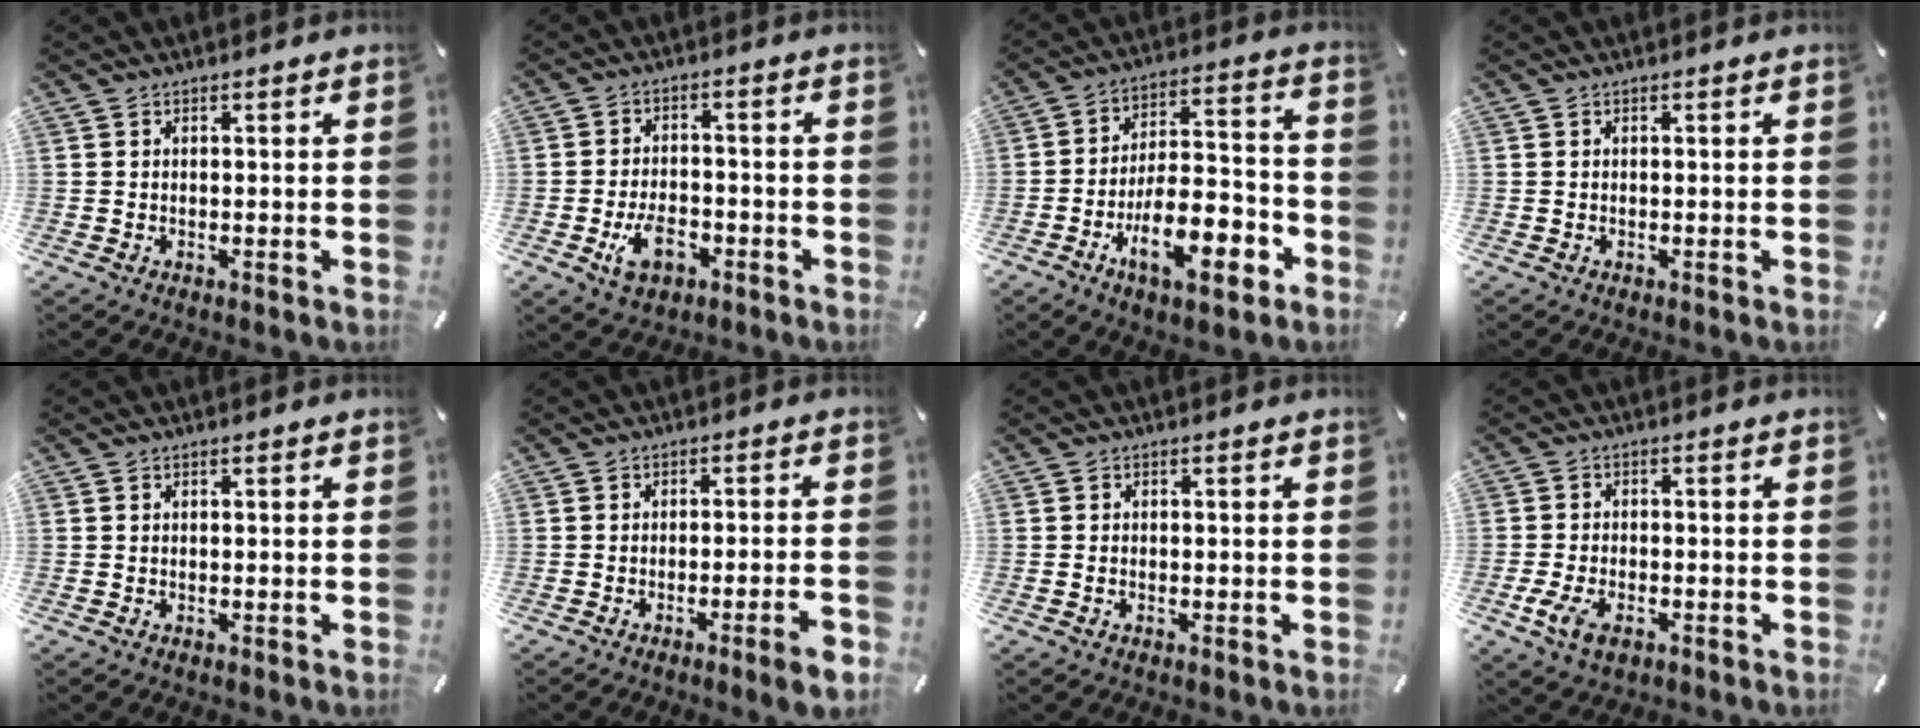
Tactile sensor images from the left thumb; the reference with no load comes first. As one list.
[{"total": 8.6, "force": [-3.4, 5.3, 5.8], "torque": [-0.104, 0.013, -0.060]}, {"total": 16.3, "force": [-7.7, 7.5, 12.3], "torque": [-0.183, 0.034, -0.124]}, {"total": 0.0}, {"total": 0.0}, {"total": 6.0, "force": [-3.0, 0.5, 5.1], "torque": [-0.077, 0.000, -0.049]}, {"total": 1.1, "force": [-0.4, 0.6, 0.8], "torque": [-0.016, 0.000, -0.008]}, {"total": 5.5, "force": [-2.5, 3.2, 3.6], "torque": [-0.090, 0.003, -0.051]}]